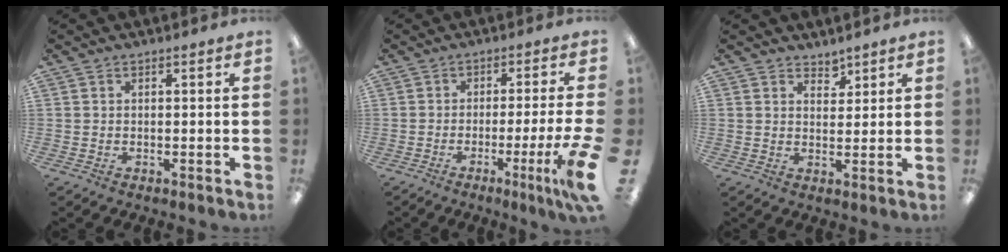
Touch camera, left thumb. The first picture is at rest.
{"total": 7.6, "force": [-2.9, -0.8, 7.0], "torque": [-0.111, -0.014, -0.046]}
{"total": 3.2, "force": [2.9, 1.5, 0.1], "torque": [0.007, -0.024, 0.052]}